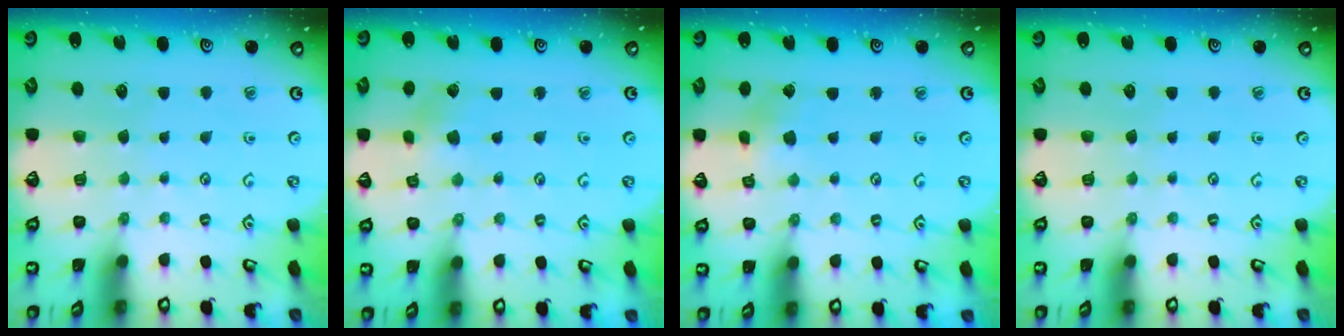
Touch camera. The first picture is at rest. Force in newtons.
{"total": 2.6, "press": 2.5, "slide": 0.5}
{"total": 3.1, "press": 3.0, "slide": 0.3}
{"total": 0.0}